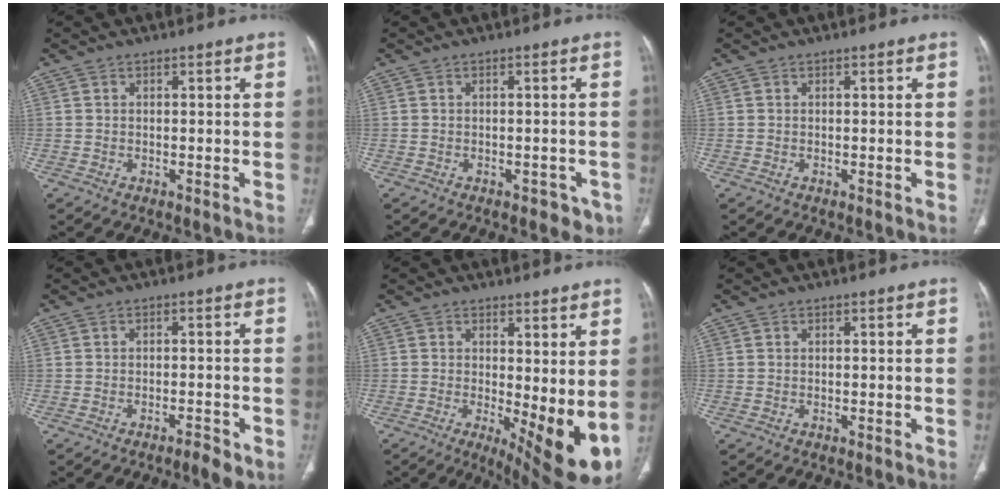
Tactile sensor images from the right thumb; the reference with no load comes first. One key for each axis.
{"total": 3.9, "fx": -2.5, "fy": 2.2, "fz": 2.1, "tx": -0.014, "ty": 0.010, "tz": -0.025}
{"total": 0.0}
{"total": 3.0, "fx": -1.7, "fy": 0.7, "fz": 2.4, "tx": -0.045, "ty": 0.009, "tz": -0.023}
{"total": 11.2, "fx": 0.3, "fy": 4.0, "fz": 10.5, "tx": -0.143, "ty": -0.025, "tz": 0.019}
{"total": 0.0}